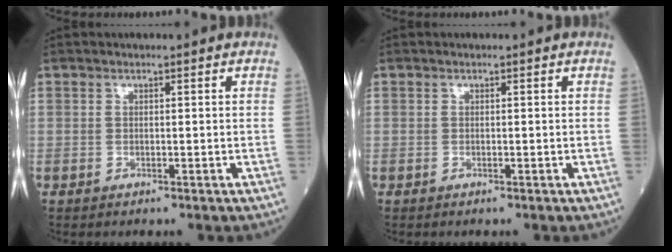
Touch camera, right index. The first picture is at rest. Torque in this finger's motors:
{"motor_torque": [0.04, 0.04, 0.02, 0.01]}